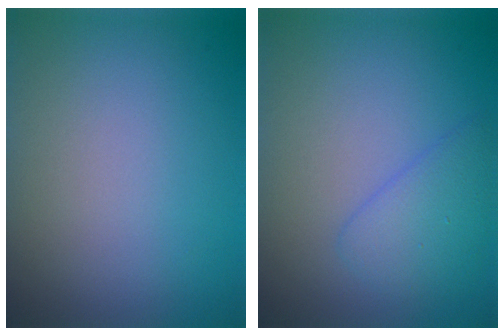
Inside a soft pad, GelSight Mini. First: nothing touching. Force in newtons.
{"total": 2.8, "press": 2.8, "slide": 0.1}